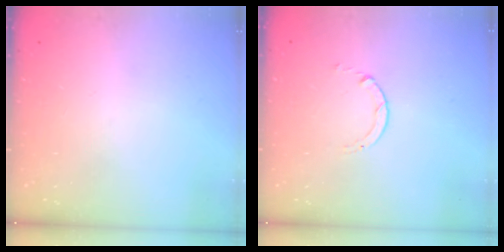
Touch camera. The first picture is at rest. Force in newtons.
{"total": 0.7, "press": 0.7, "slide": 0.1}